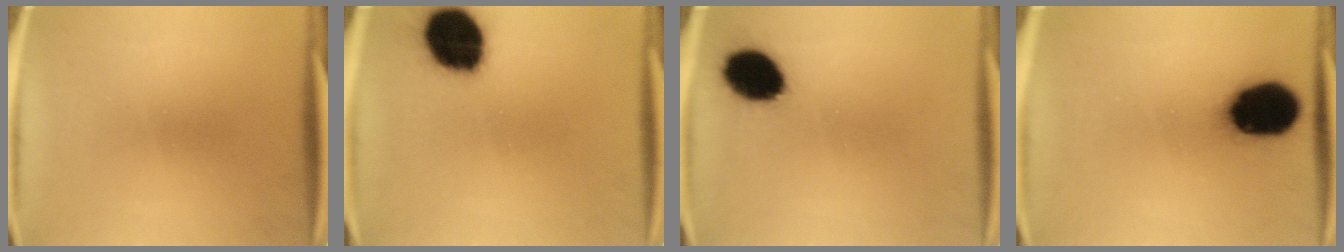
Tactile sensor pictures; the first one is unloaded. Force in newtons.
{"total": 17.7}
{"total": 11.7}
{"total": 18.9}